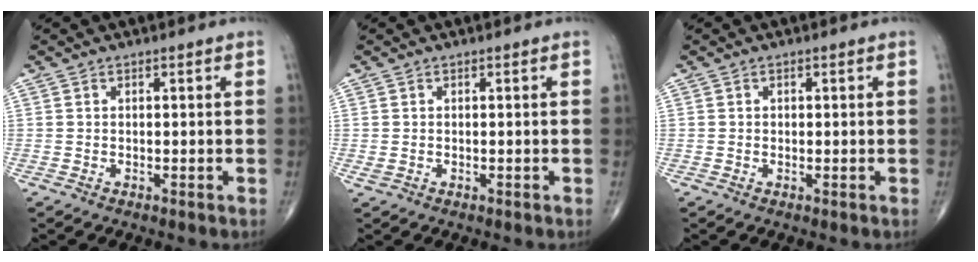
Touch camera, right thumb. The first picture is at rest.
{"total": 0.7, "force": [-0.1, 0.5, 0.5], "torque": [-0.013, 0.000, 0.003]}
{"total": 0.0}